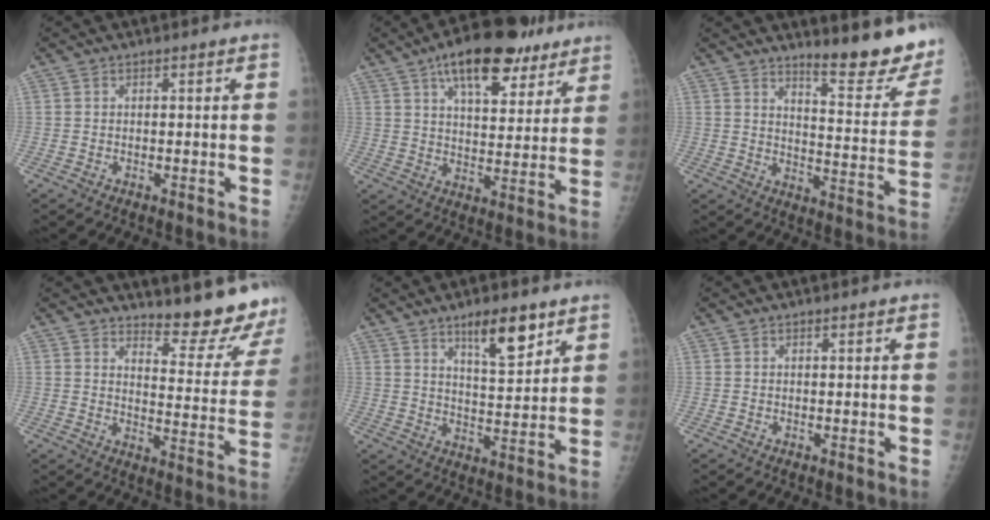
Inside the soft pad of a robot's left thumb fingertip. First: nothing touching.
{"total": 17.1, "force": [10.5, 7.5, 11.2], "torque": [-0.132, -0.029, 0.160]}
{"total": 14.4, "force": [12.0, 2.0, 7.8], "torque": [-0.078, -0.120, 0.156]}
{"total": 13.3, "force": [12.6, 1.6, 3.8], "torque": [-0.025, -0.147, 0.153]}
{"total": 9.7, "force": [6.1, 3.0, 7.0], "torque": [-0.095, -0.041, 0.103]}
{"total": 0.0}